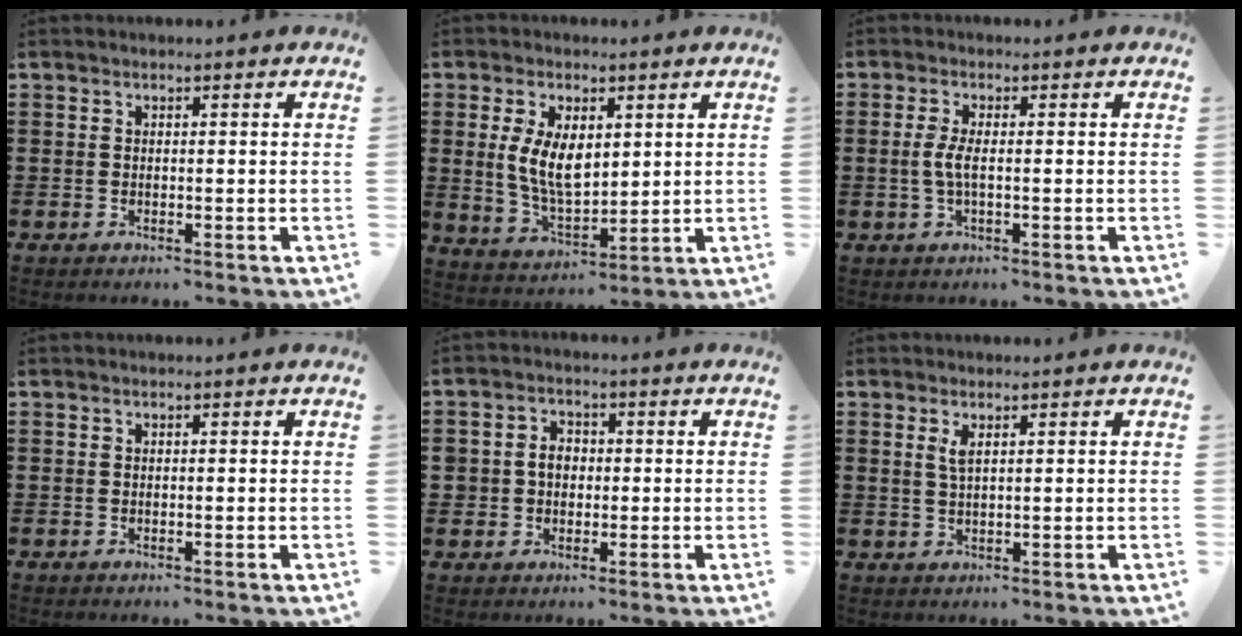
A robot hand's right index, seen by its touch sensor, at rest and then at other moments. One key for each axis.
{"total": 7.7, "fx": 1.5, "fy": 4.3, "fz": 6.2, "tx": -0.125, "ty": 0.007, "tz": 0.027}
{"total": 3.2, "fx": -0.3, "fy": 0.6, "fz": 3.1, "tx": -0.078, "ty": -0.008, "tz": -0.014}
{"total": 0.0}
{"total": 3.4, "fx": -0.1, "fy": 3.1, "fz": 1.4, "tx": -0.040, "ty": 0.010, "tz": -0.006}
{"total": 2.0, "fx": 1.0, "fy": 0.5, "fz": 1.6, "tx": -0.035, "ty": 0.002, "tz": 0.016}